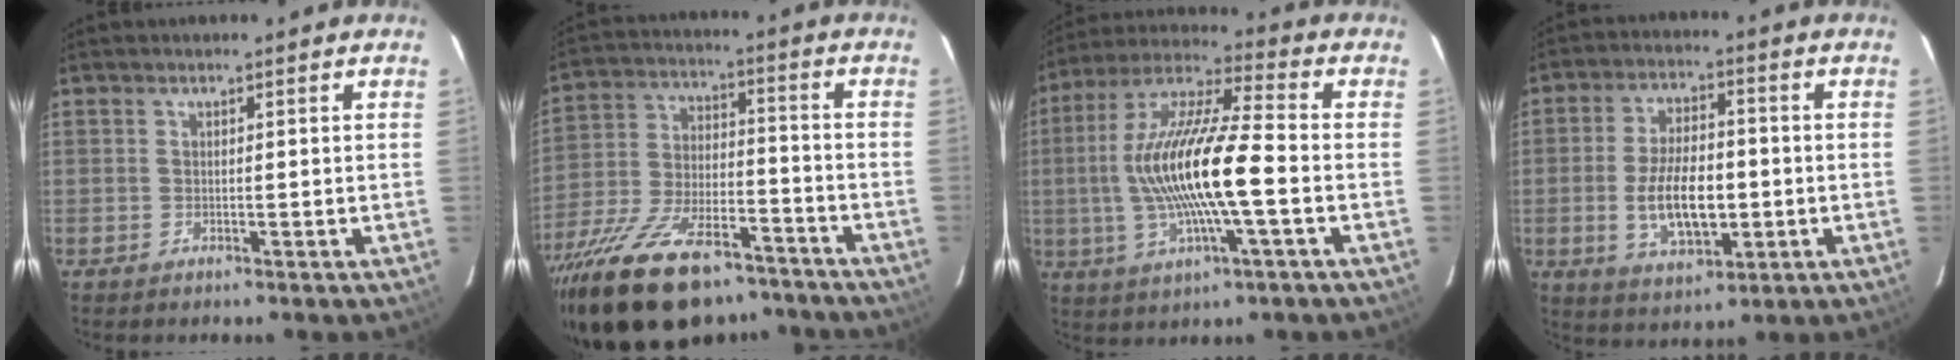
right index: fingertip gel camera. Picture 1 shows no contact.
{"total": 25.5, "force": [-18.7, 10.6, 13.7], "torque": [-0.272, -0.024, -0.293]}
{"total": 18.1, "force": [-2.1, 3.0, 17.8], "torque": [-0.345, 0.004, -0.044]}
{"total": 11.6, "force": [-2.0, 5.6, 9.9], "torque": [-0.193, -0.004, -0.026]}